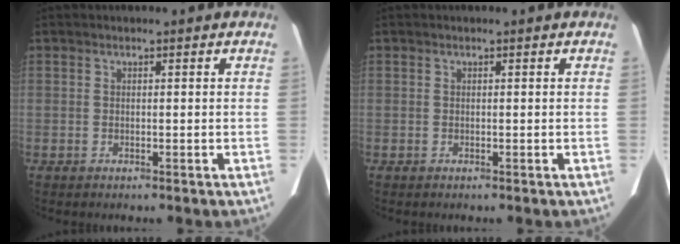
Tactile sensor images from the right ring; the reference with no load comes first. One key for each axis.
{"total": 0.0}